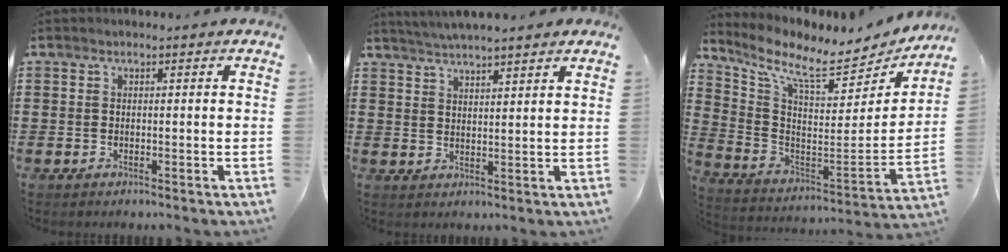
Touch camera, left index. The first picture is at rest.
{"total": 3.0, "force": [2.9, -0.4, 0.4], "torque": [-0.017, -0.010, 0.052]}
{"total": 9.1, "force": [7.7, 1.5, 4.7], "torque": [-0.112, -0.067, 0.122]}